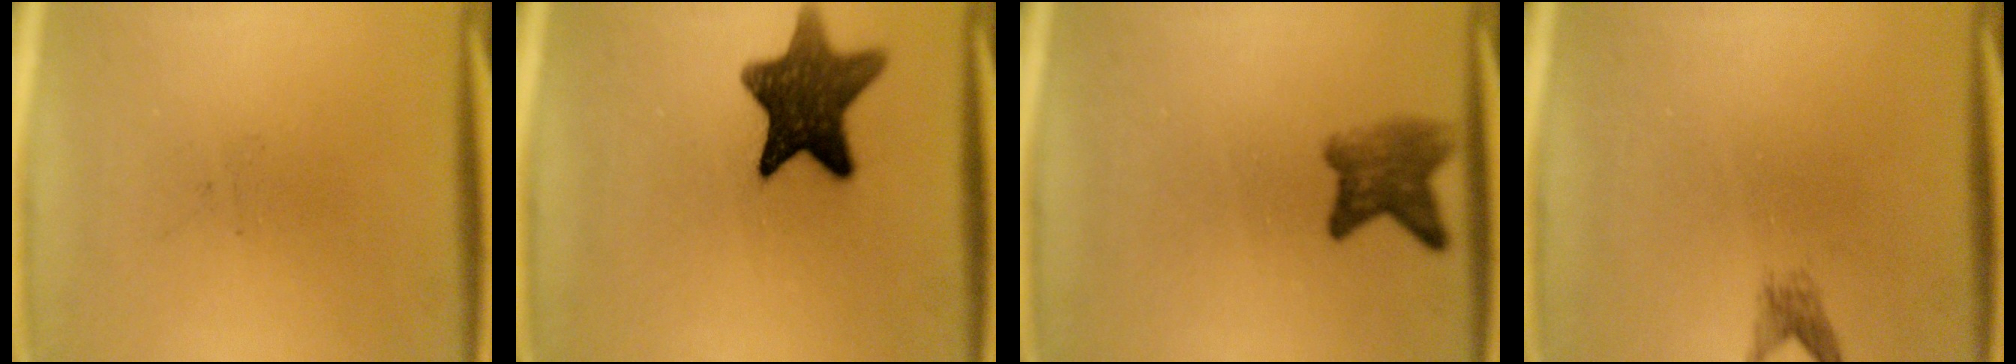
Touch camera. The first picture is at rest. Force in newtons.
{"total": 12.3}
{"total": 4.2}
{"total": 1.5}